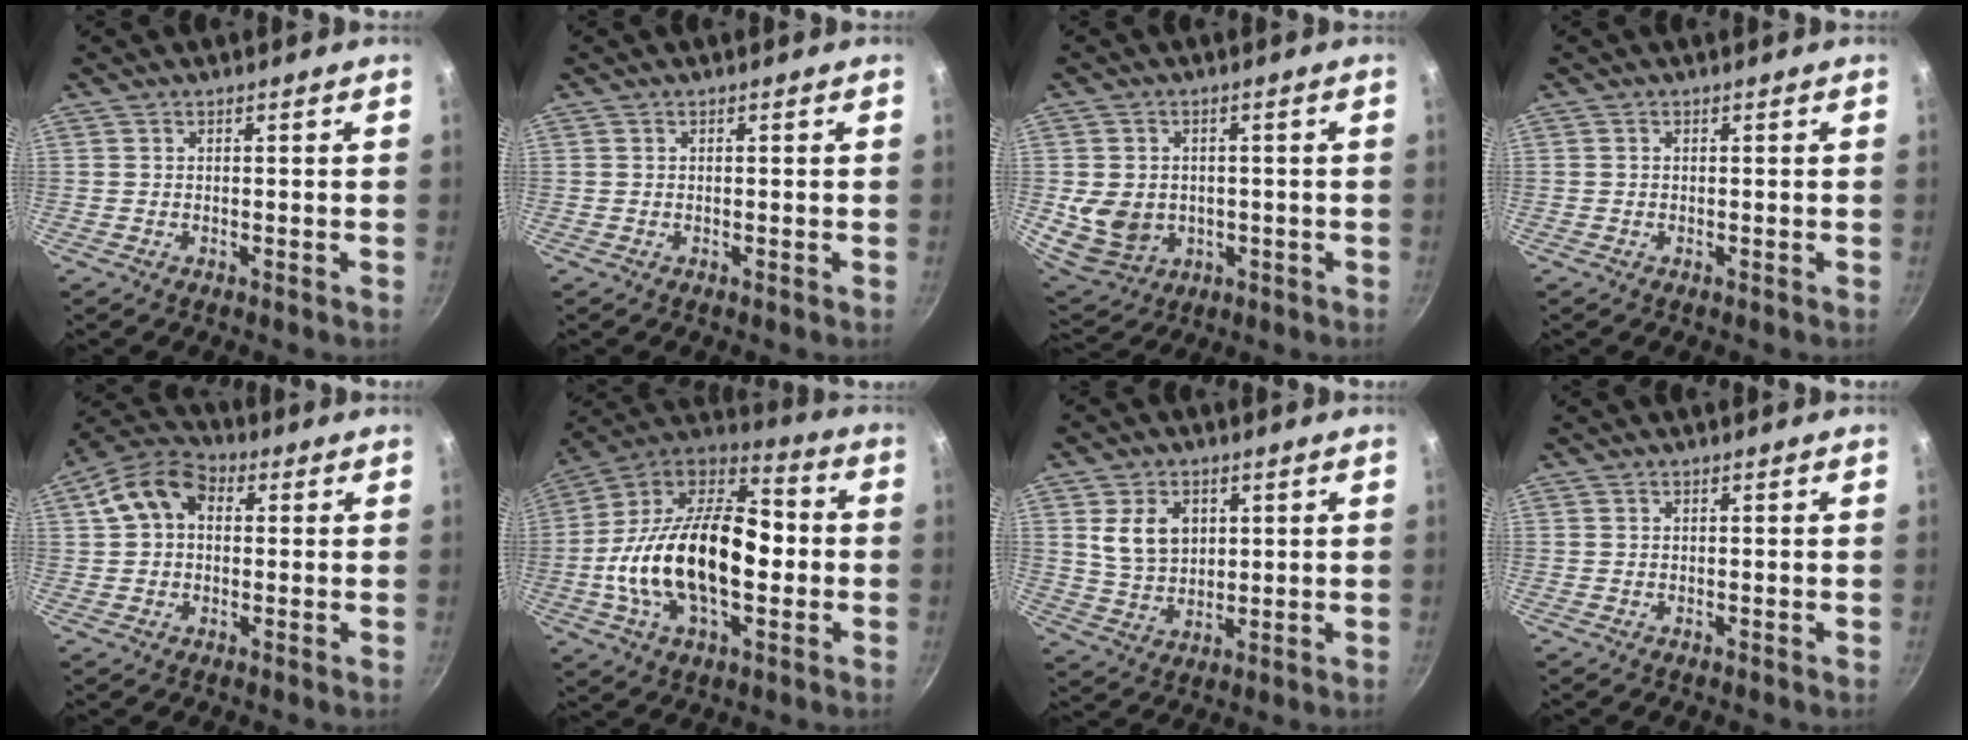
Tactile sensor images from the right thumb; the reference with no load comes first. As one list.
[{"total": 0.0}, {"total": 10.6, "force": [-0.9, 8.7, 6.0], "torque": [-0.100, -0.008, 0.005]}, {"total": 0.0}, {"total": 9.9, "force": [2.0, 7.1, 6.5], "torque": [-0.099, 0.027, 0.017]}, {"total": 26.1, "force": [-2.5, 14.6, 21.4], "torque": [-0.366, 0.047, -0.059]}, {"total": 8.6, "force": [2.4, 6.4, 5.1], "torque": [-0.073, -0.013, 0.050]}, {"total": 0.0}]